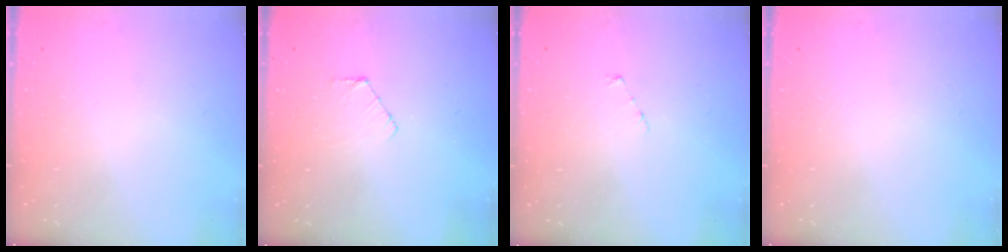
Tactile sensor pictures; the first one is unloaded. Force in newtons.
{"total": 5.0, "press": 5.0, "slide": 0.5}
{"total": 3.7, "press": 3.7, "slide": 0.3}
{"total": 0.0}